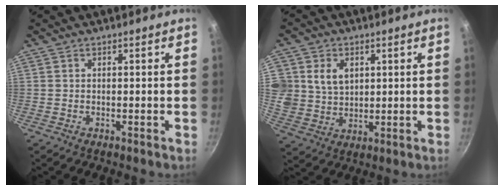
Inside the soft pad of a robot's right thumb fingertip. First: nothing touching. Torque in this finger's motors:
{"motor_torque": [0.02, 0.31, 0.04, 0.11, 0.15]}